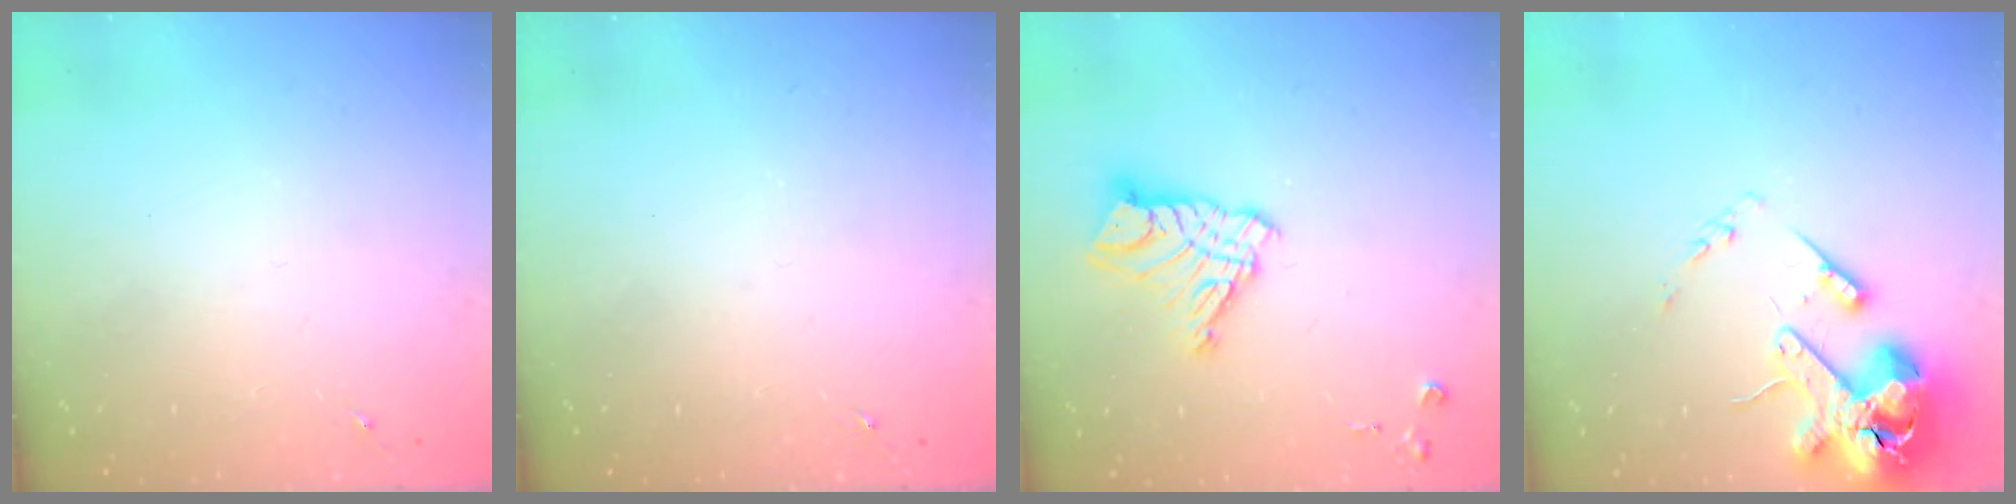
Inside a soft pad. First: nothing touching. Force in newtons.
{"total": 0.0}
{"total": 11.6, "press": 11.6, "slide": 1.0}
{"total": 15.9, "press": 15.7, "slide": 2.5}